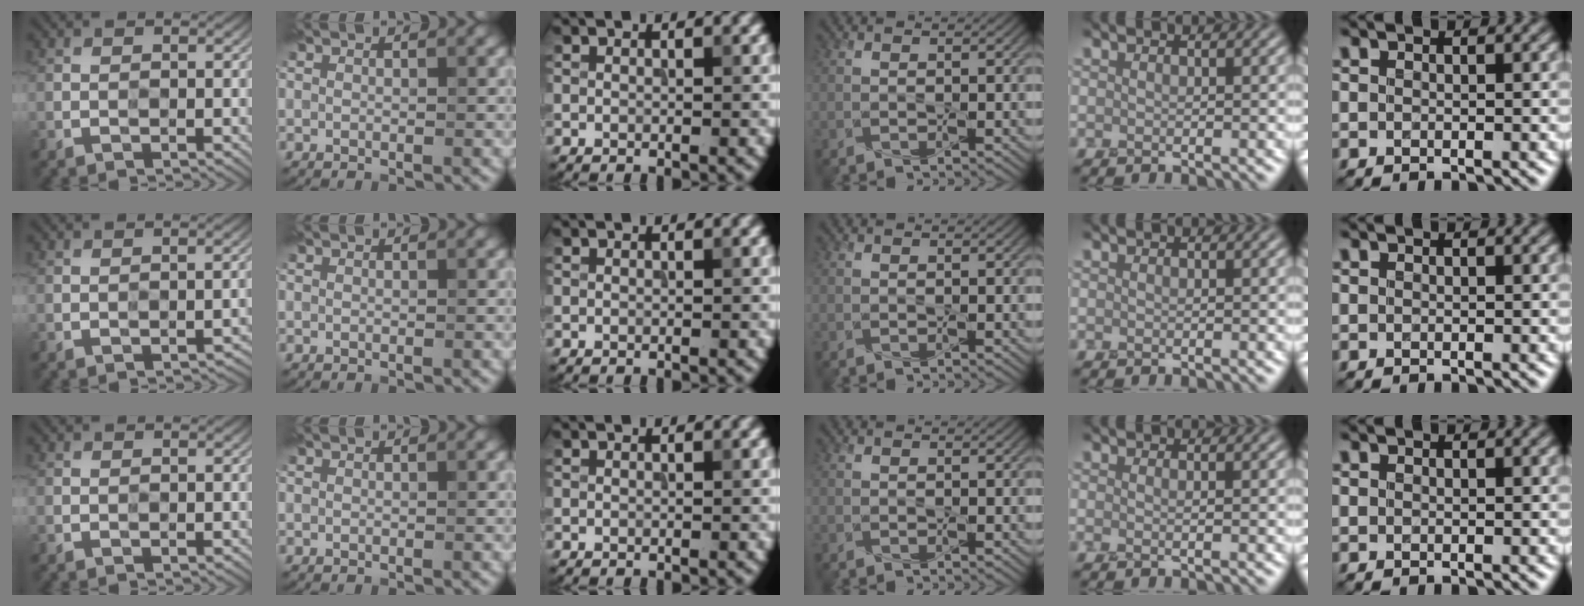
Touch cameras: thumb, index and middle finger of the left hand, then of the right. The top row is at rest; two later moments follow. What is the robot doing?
{"motion": "screw", "object": "flashlight"}